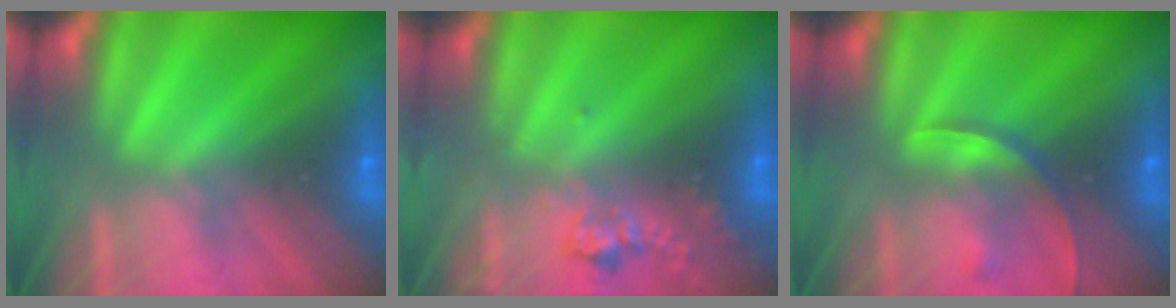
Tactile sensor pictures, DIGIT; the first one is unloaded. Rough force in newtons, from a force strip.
{"total": 2.4}
{"total": 2.5}